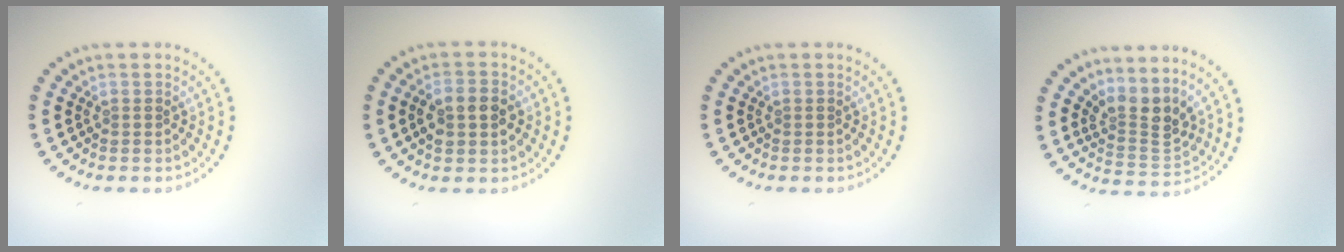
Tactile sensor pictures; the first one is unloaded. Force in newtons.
{"total": 3.6, "press": 3.6, "slide": 0.2}
{"total": 0.0}
{"total": 3.2, "press": 2.4, "slide": 2.2}